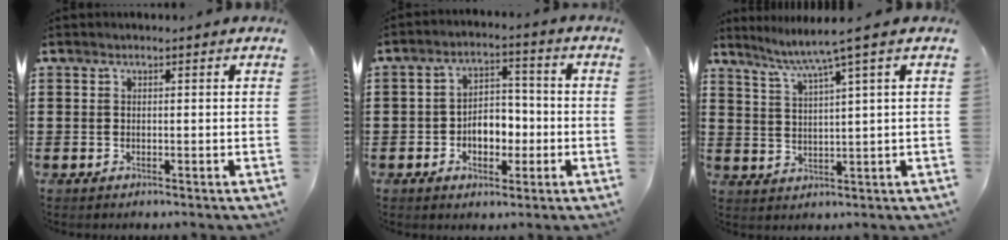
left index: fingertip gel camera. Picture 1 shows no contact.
{"total": 5.3, "force": [-1.5, 3.6, 3.6], "torque": [-0.063, 0.007, -0.032]}
{"total": 4.7, "force": [2.9, -1.0, 3.6], "torque": [-0.080, -0.020, 0.043]}